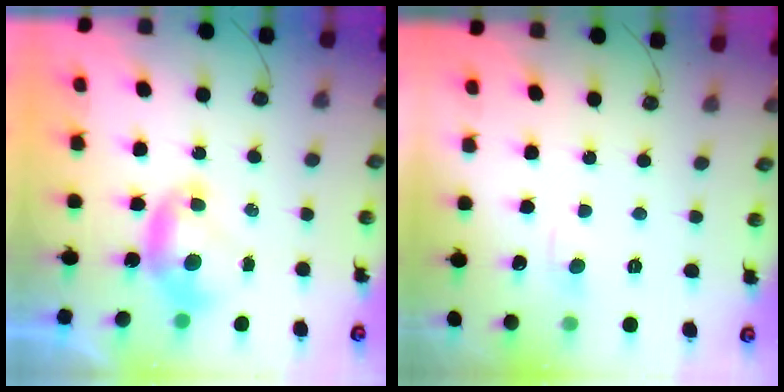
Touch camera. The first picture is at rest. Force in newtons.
{"total": 1.1, "press": 0.8, "slide": 0.8}